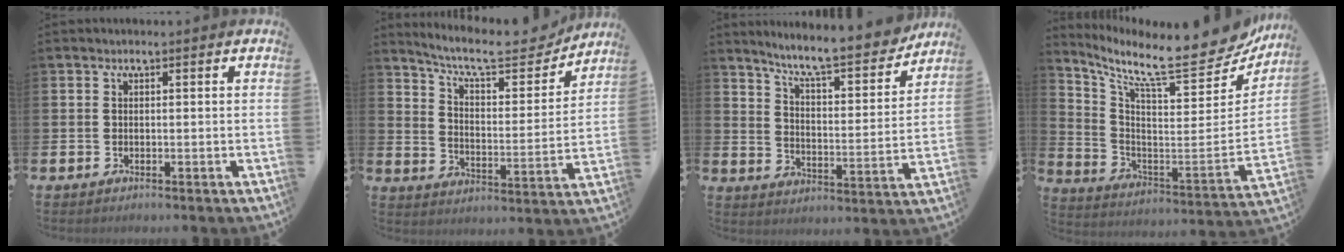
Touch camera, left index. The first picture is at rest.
{"total": 9.9, "force": [8.9, 2.2, 3.5], "torque": [-0.095, -0.060, 0.154]}
{"total": 8.9, "force": [8.3, 0.7, 3.2], "torque": [-0.085, -0.064, 0.140]}
{"total": 12.1, "force": [10.1, 2.3, 6.1], "torque": [-0.126, -0.092, 0.161]}